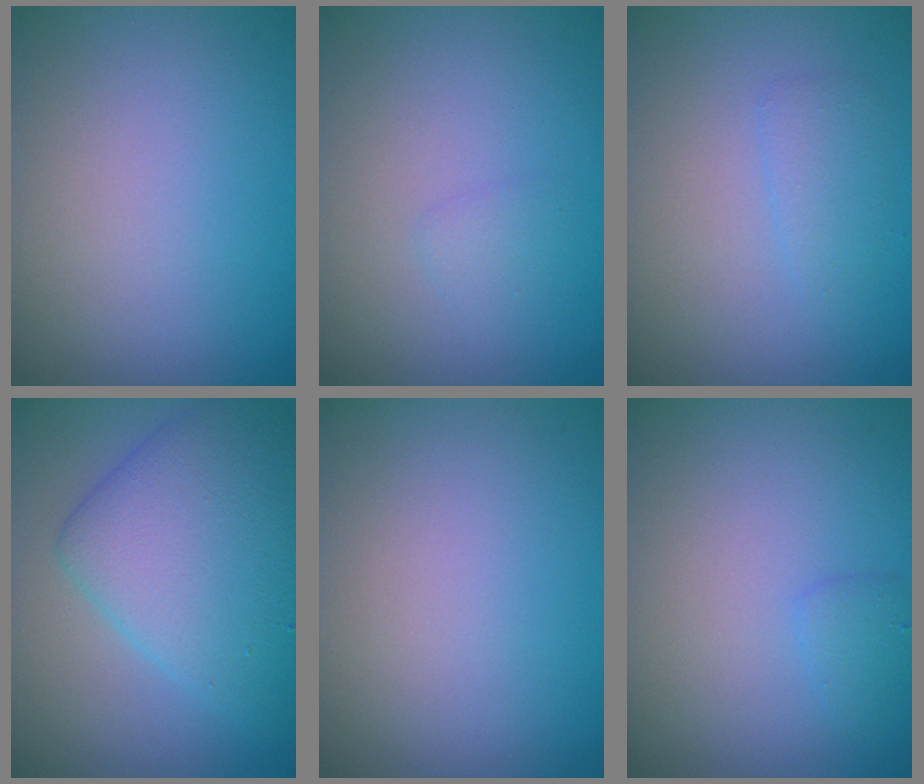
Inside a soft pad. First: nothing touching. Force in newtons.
{"total": 0.8, "press": 0.8, "slide": 0.1}
{"total": 1.4, "press": 1.4, "slide": 0.2}
{"total": 7.5, "press": 7.5, "slide": 0.2}
{"total": 0.0}
{"total": 1.1, "press": 1.1, "slide": 0.1}